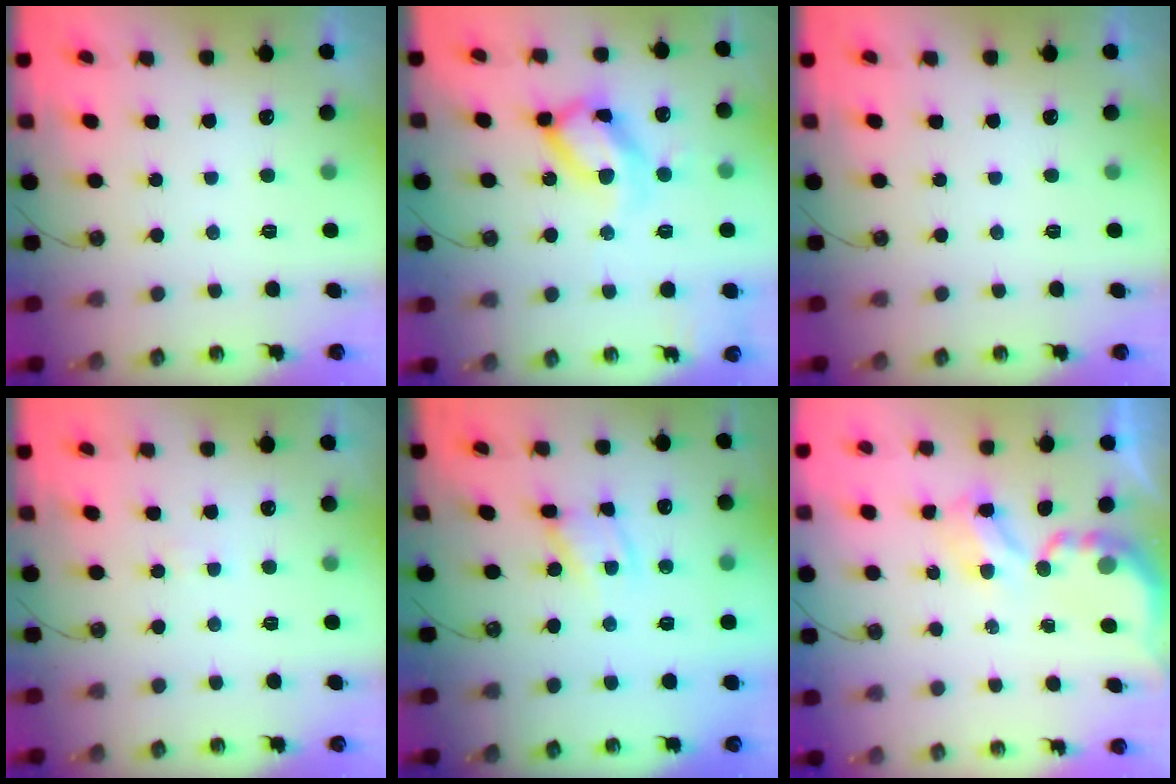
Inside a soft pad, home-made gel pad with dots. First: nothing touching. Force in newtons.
{"total": 17.9, "press": 17.8, "slide": 1.4}
{"total": 0.0}
{"total": 1.0, "press": 1.0, "slide": 0.1}
{"total": 5.9, "press": 5.9, "slide": 0.4}
{"total": 4.1, "press": 4.1, "slide": 0.2}